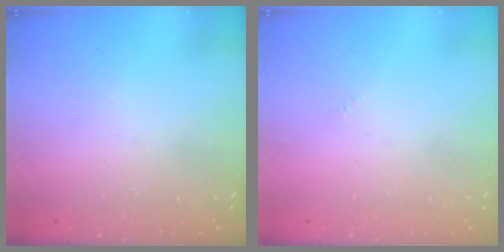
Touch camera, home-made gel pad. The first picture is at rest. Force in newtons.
{"total": 0.0}